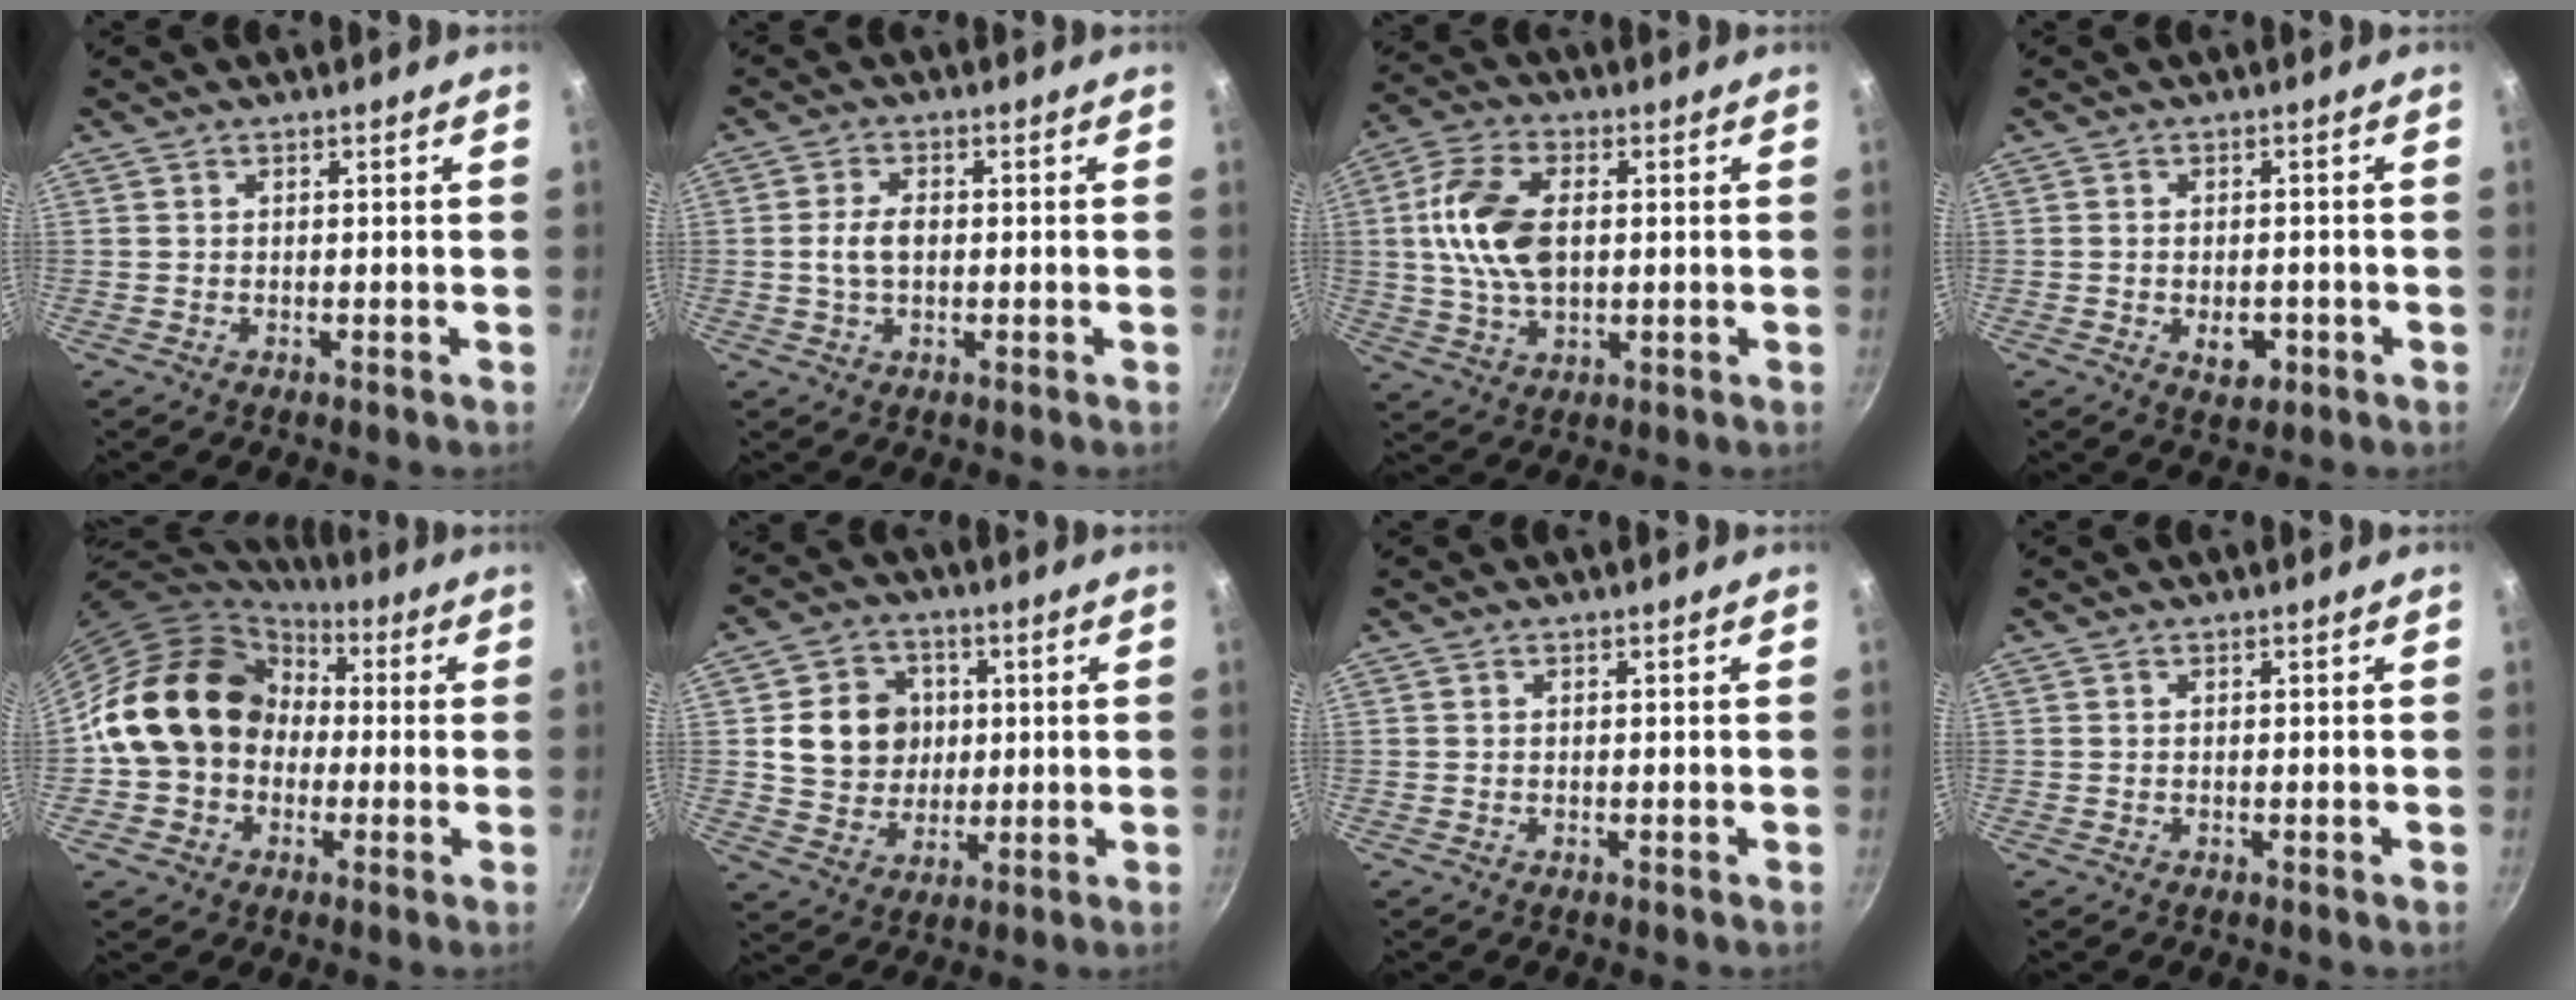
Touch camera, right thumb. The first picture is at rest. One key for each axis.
{"total": 4.4, "fx": -0.1, "fy": 2.7, "fz": 3.5, "tx": -0.061, "ty": 0.012, "tz": -0.005}
{"total": 12.8, "fx": 1.3, "fy": 7.7, "fz": 10.2, "tx": -0.186, "ty": 0.012, "tz": 0.019}
{"total": 4.4, "fx": -1.4, "fy": 2.7, "fz": 3.1, "tx": -0.032, "ty": 0.007, "tz": -0.014}
{"total": 18.0, "fx": 0.5, "fy": 15.0, "fz": 9.9, "tx": -0.146, "ty": 0.048, "tz": 0.004}
{"total": 11.7, "fx": 1.7, "fy": 10.3, "fz": 5.3, "tx": -0.059, "ty": 0.002, "tz": 0.033}
{"total": 0.0}
{"total": 0.0}